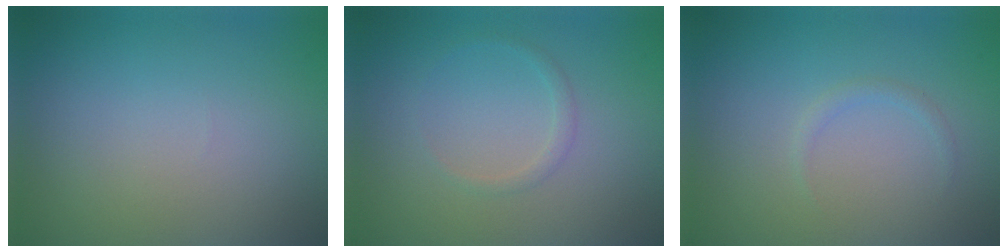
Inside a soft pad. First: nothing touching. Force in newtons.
{"total": 0.9, "press": 0.9, "slide": 0.0}
{"total": 0.7, "press": 0.7, "slide": 0.1}